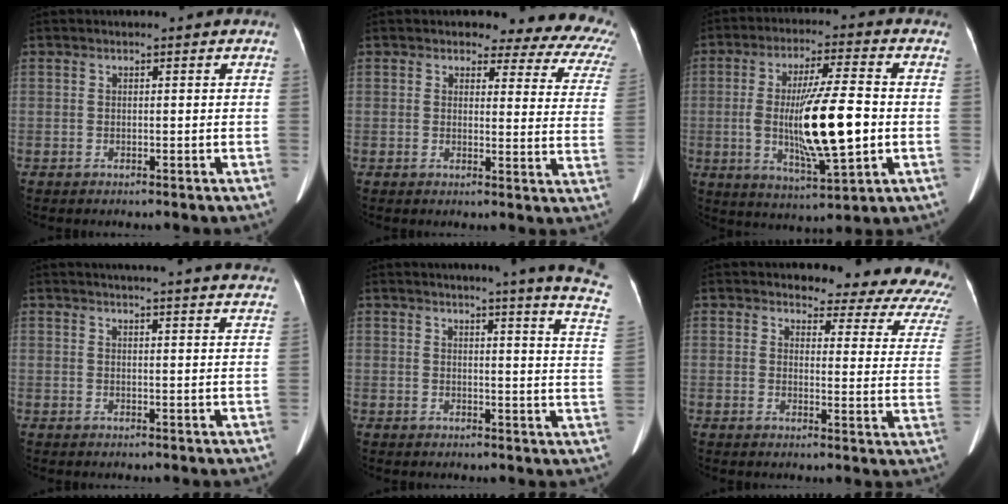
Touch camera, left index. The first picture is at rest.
{"total": 14.0, "force": [11.1, 5.3, 6.7], "torque": [-0.047, -0.022, 0.092]}
{"total": 14.5, "force": [-1.4, 1.8, 14.4], "torque": [-0.265, -0.012, -0.020]}
{"total": 22.0, "force": [20.8, 0.9, 7.3], "torque": [-0.096, -0.032, 0.237]}
{"total": 13.7, "force": [11.4, -1.8, 7.3], "torque": [-0.096, -0.076, 0.109]}
{"total": 13.8, "force": [12.3, 3.6, 5.2], "torque": [-0.033, -0.056, 0.106]}